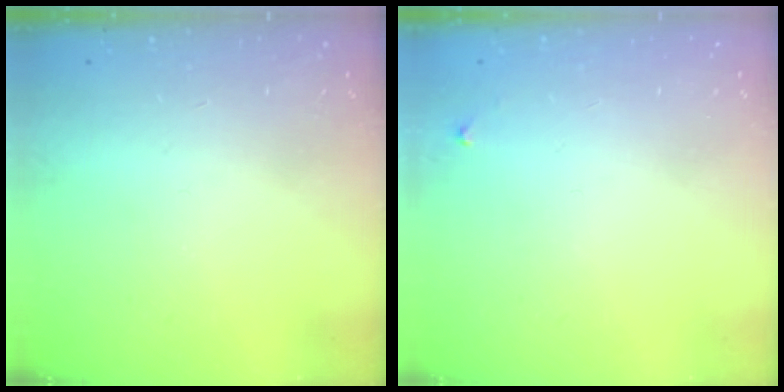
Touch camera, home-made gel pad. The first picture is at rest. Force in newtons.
{"total": 4.2, "press": 4.1, "slide": 0.7}